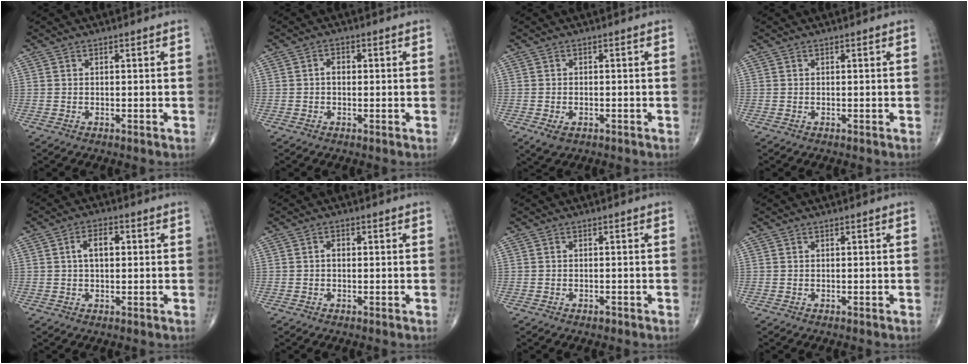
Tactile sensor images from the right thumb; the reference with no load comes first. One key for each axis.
{"total": 1.9, "fx": 0.0, "fy": 1.3, "fz": 1.4, "tx": -0.014, "ty": 0.008, "tz": -0.004}
{"total": 3.0, "fx": -1.2, "fy": 1.8, "fz": 2.0, "tx": -0.038, "ty": 0.002, "tz": -0.012}
{"total": 0.0}
{"total": 4.7, "fx": 0.7, "fy": 2.6, "fz": 3.8, "tx": -0.062, "ty": 0.012, "tz": 0.009}
{"total": 1.2, "fx": -0.1, "fy": 0.8, "fz": 0.8, "tx": -0.007, "ty": 0.005, "tz": -0.004}
{"total": 0.9, "fx": -0.6, "fy": 0.5, "fz": 0.4, "tx": -0.005, "ty": 0.001, "tz": -0.011}
{"total": 0.0}